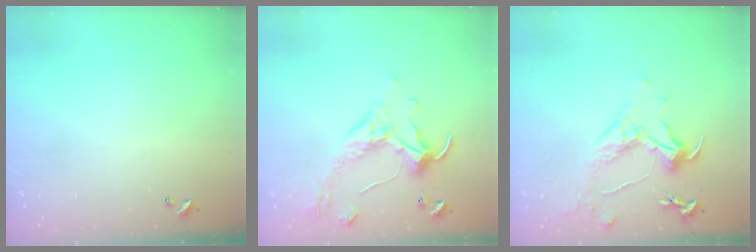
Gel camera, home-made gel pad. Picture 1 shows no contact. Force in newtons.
{"total": 1.4, "press": 1.2, "slide": 0.7}
{"total": 1.6, "press": 1.3, "slide": 0.8}